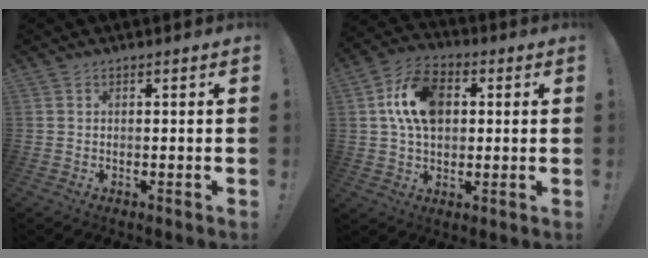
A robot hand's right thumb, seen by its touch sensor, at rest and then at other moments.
{"total": 14.2, "force": [3.1, 9.8, 9.8], "torque": [-0.171, 0.009, 0.060]}